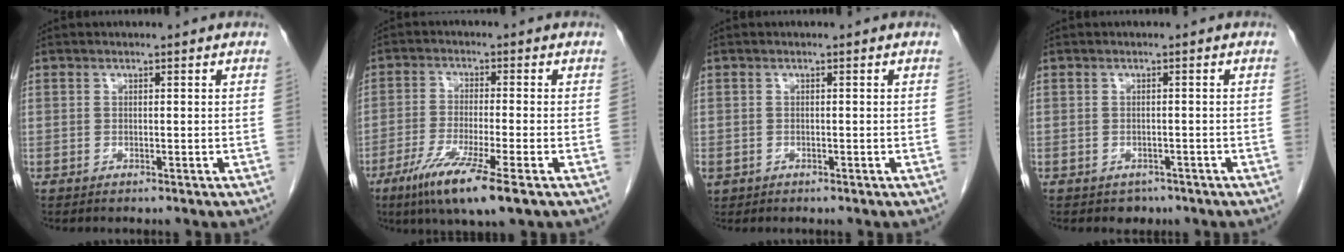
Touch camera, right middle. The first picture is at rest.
{"total": 9.9, "force": [-5.5, 0.1, 8.2], "torque": [-0.158, -0.030, -0.095]}
{"total": 1.3, "force": [-0.5, 1.1, 0.5], "torque": [-0.014, 0.002, -0.003]}
{"total": 2.0, "force": [-1.3, 1.5, 0.3], "torque": [-0.006, 0.004, -0.014]}